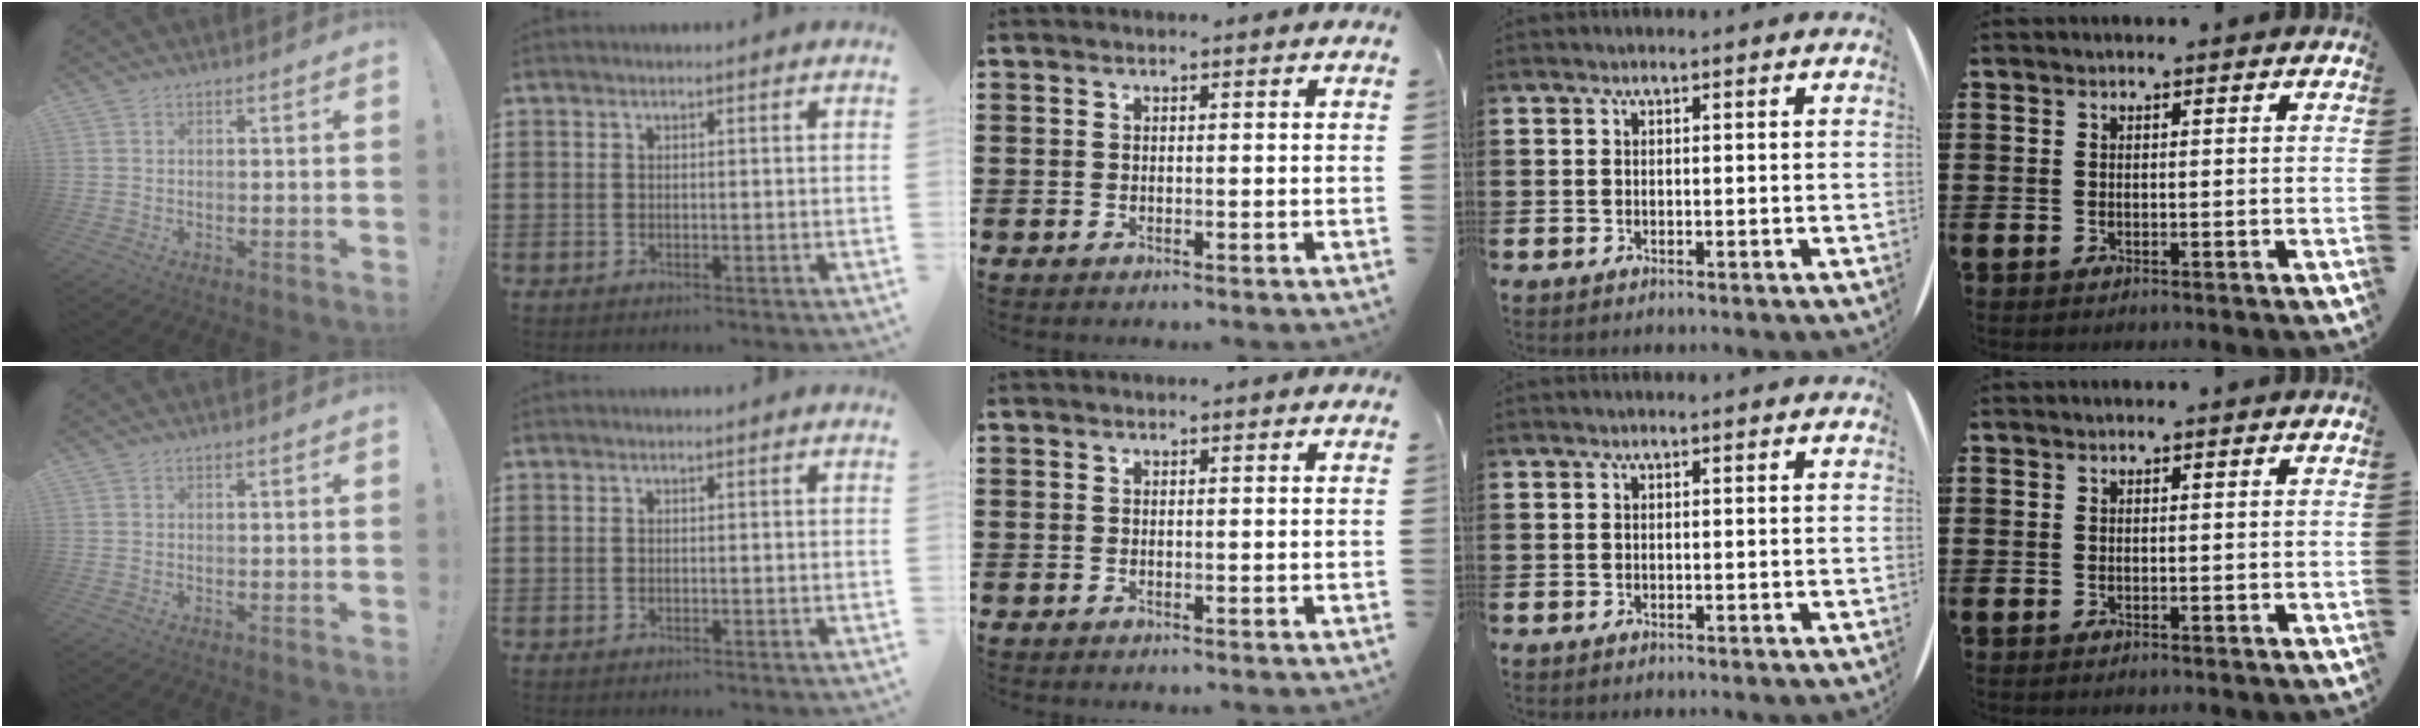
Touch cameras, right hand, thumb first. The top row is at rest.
{}